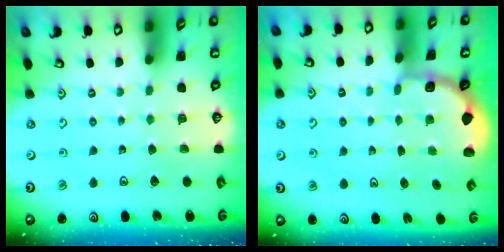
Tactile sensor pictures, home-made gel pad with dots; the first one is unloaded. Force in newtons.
{"total": 1.9, "press": 1.8, "slide": 0.7}